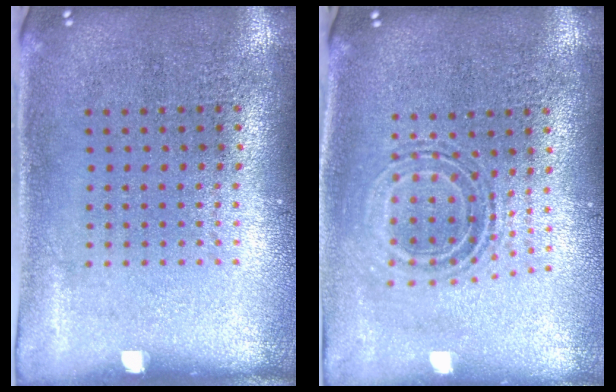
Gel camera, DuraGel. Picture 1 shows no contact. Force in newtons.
{"total": 0.7, "press": 0.7, "slide": 0.2}